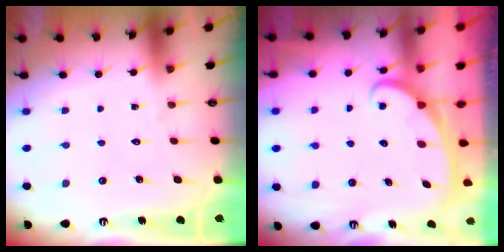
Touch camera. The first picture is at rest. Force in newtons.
{"total": 2.4, "press": 2.4, "slide": 0.3}